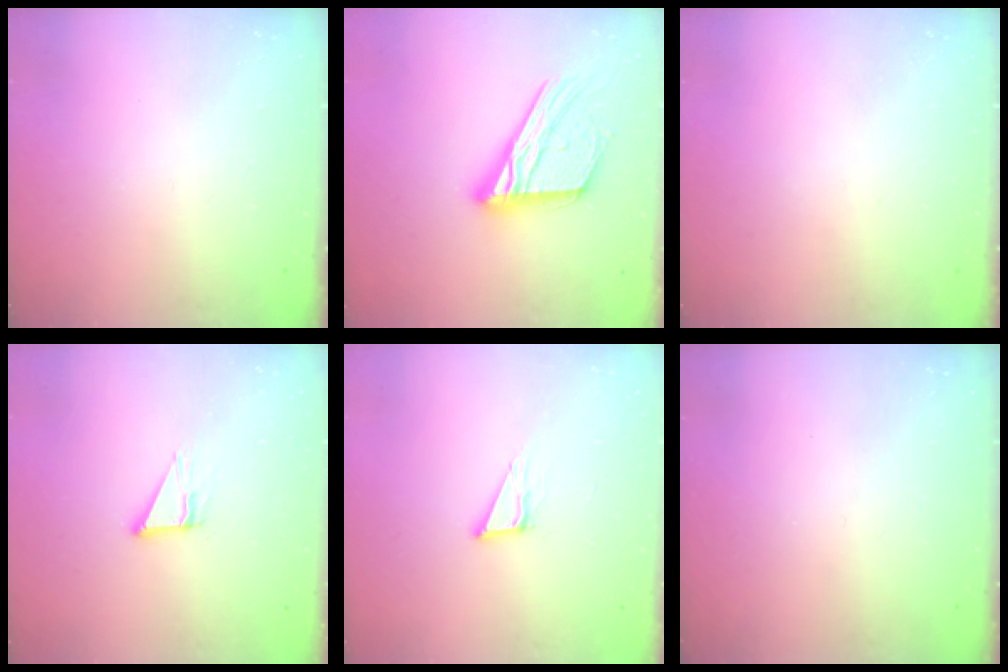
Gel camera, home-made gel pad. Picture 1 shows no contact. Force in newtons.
{"total": 20.4, "press": 20.4, "slide": 1.8}
{"total": 0.0}
{"total": 4.6, "press": 4.6, "slide": 0.2}
{"total": 5.1, "press": 5.1, "slide": 0.5}
{"total": 0.0}